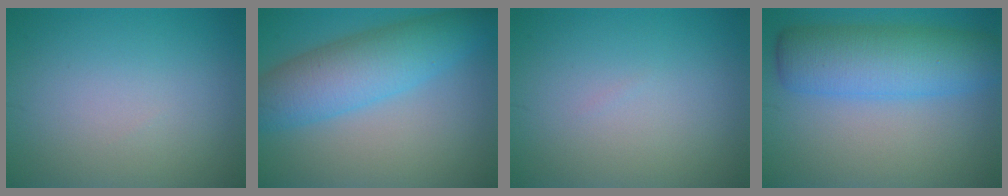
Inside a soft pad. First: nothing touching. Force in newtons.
{"total": 7.1, "press": 7.1, "slide": 0.3}
{"total": 0.0}
{"total": 7.6, "press": 7.6, "slide": 0.1}